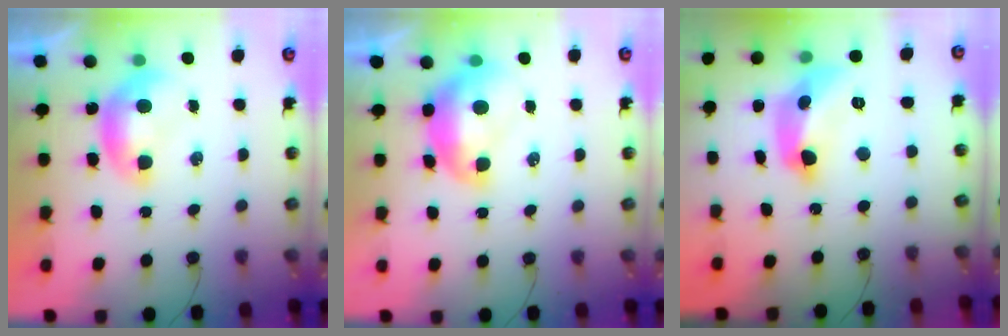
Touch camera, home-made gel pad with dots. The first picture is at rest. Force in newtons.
{"total": 2.8, "press": 2.7, "slide": 0.7}
{"total": 11.5, "press": 11.5, "slide": 0.6}